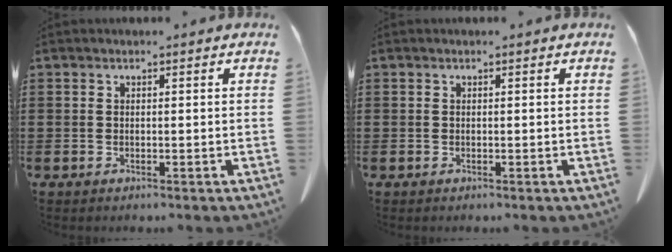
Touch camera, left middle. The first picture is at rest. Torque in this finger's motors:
{"motor_torque": [-0.04, 0.01, 0.02, 0.00]}